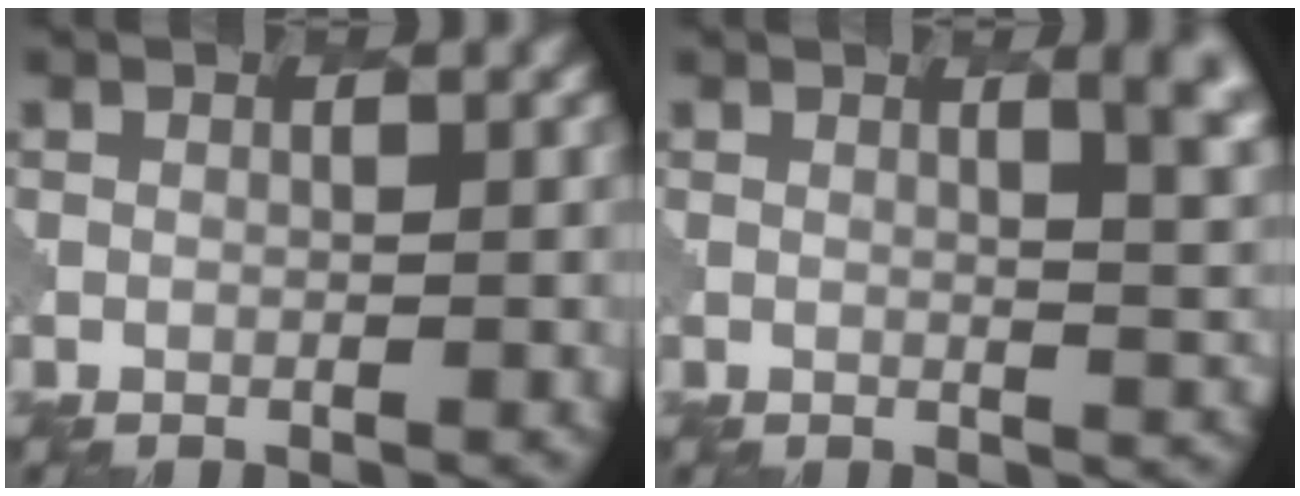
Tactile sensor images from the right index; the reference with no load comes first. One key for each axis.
{"total": 5.1, "fx": 1.9, "fy": 2.2, "fz": 4.3, "tx": -0.017, "ty": 0.007, "tz": 0.019}